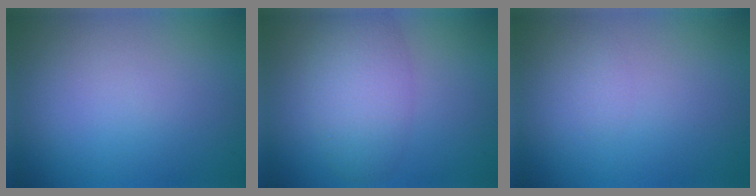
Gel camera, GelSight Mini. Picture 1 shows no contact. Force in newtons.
{"total": 4.7, "press": 4.7, "slide": 0.1}
{"total": 0.6, "press": 0.6, "slide": 0.0}